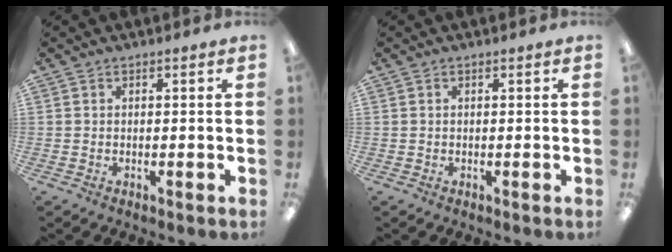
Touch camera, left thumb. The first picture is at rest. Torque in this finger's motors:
{"motor_torque": [-0.01, 0.03, -0.04, 0.20, 0.00]}